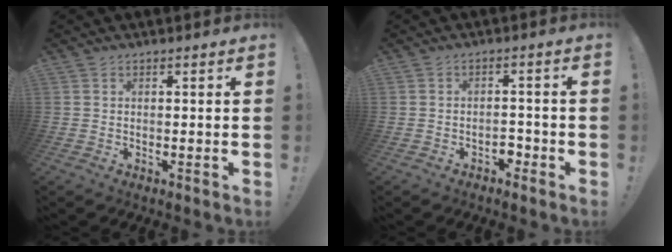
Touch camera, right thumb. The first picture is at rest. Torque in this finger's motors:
{"motor_torque": [0.38, -0.25, 0.37, -0.29, 0.01]}